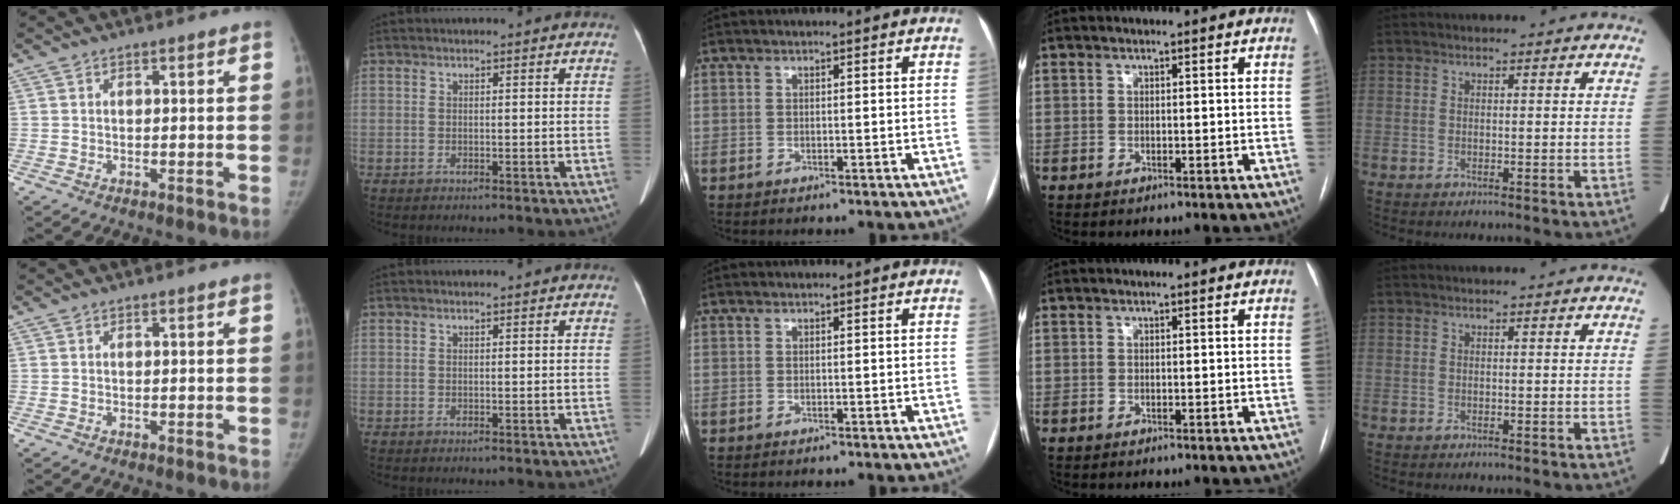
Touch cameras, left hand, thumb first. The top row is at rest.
{}